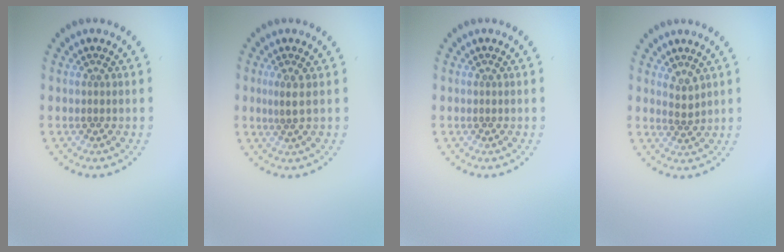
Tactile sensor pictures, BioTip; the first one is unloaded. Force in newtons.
{"total": 1.1, "press": 0.8, "slide": 0.8}
{"total": 0.0}
{"total": 1.4, "press": 1.0, "slide": 1.0}